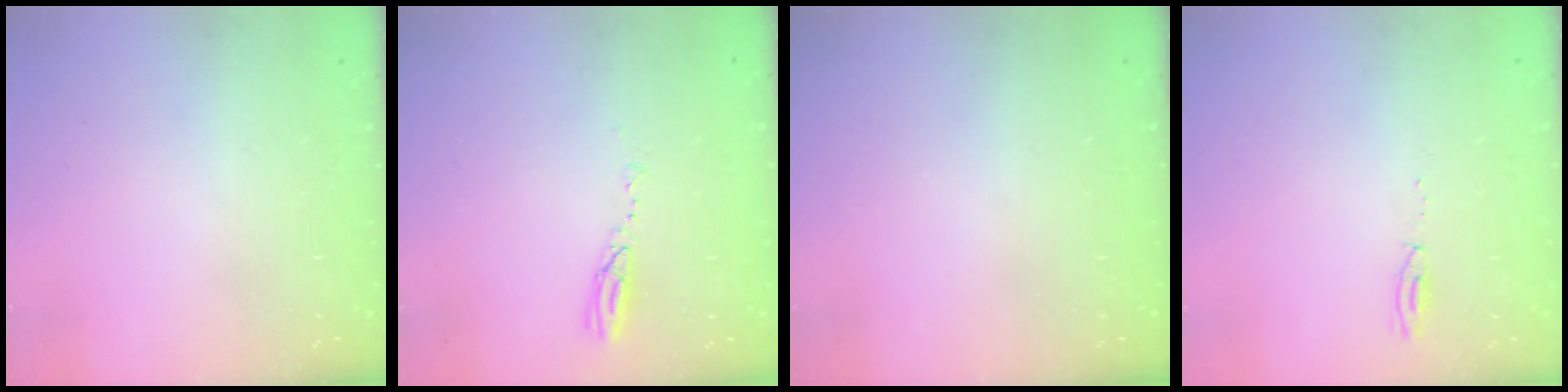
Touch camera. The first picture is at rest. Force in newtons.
{"total": 3.7, "press": 3.7, "slide": 0.4}
{"total": 0.0}
{"total": 3.4, "press": 3.3, "slide": 0.8}